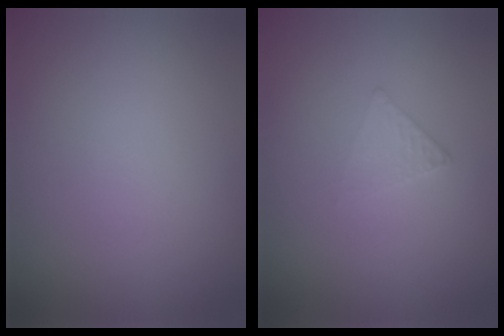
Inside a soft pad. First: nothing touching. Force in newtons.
{"total": 1.4, "press": 1.3, "slide": 0.2}